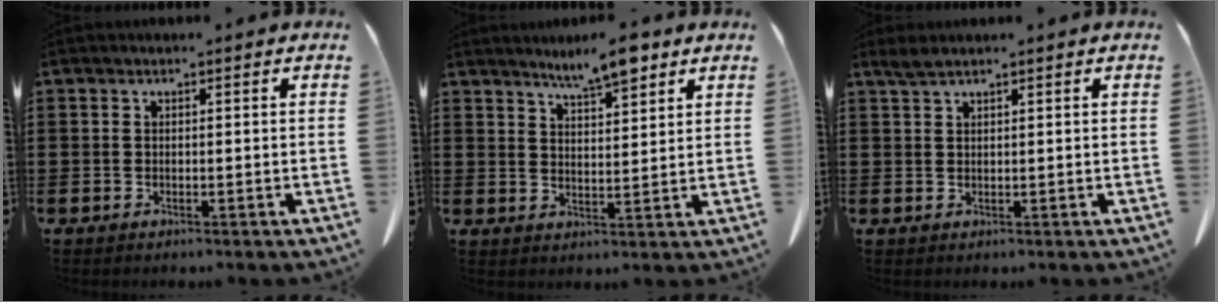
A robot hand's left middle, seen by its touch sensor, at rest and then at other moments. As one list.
[{"total": 6.4, "force": [5.2, 1.3, 3.5], "torque": [-0.070, -0.011, 0.091]}, {"total": 1.8, "force": [1.4, 0.1, 1.1], "torque": [-0.025, -0.001, 0.027]}]